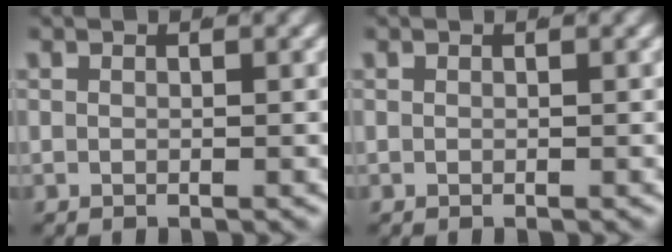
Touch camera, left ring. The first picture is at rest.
{"total": 0.0}